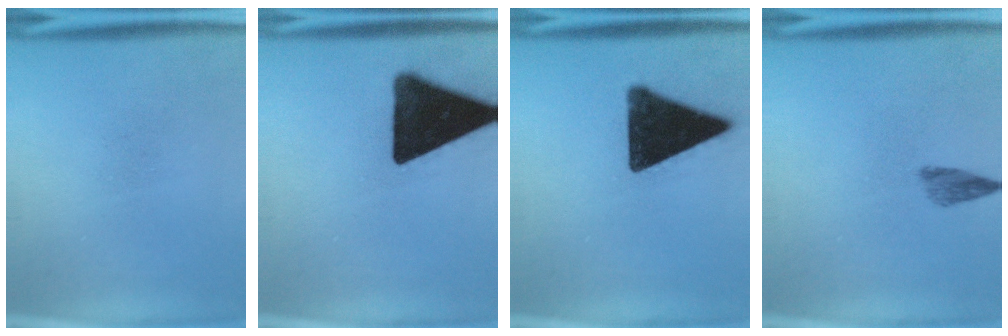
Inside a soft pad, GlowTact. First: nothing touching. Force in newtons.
{"total": 18.4}
{"total": 16.8}
{"total": 2.1}